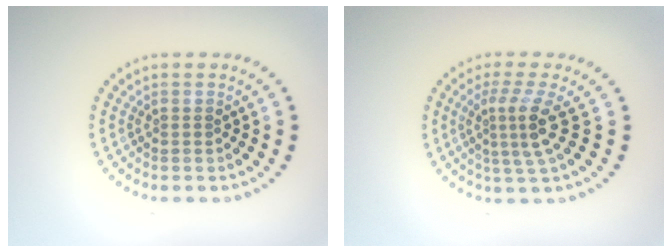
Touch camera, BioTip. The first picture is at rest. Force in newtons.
{"total": 3.4, "press": 2.4, "slide": 2.5}